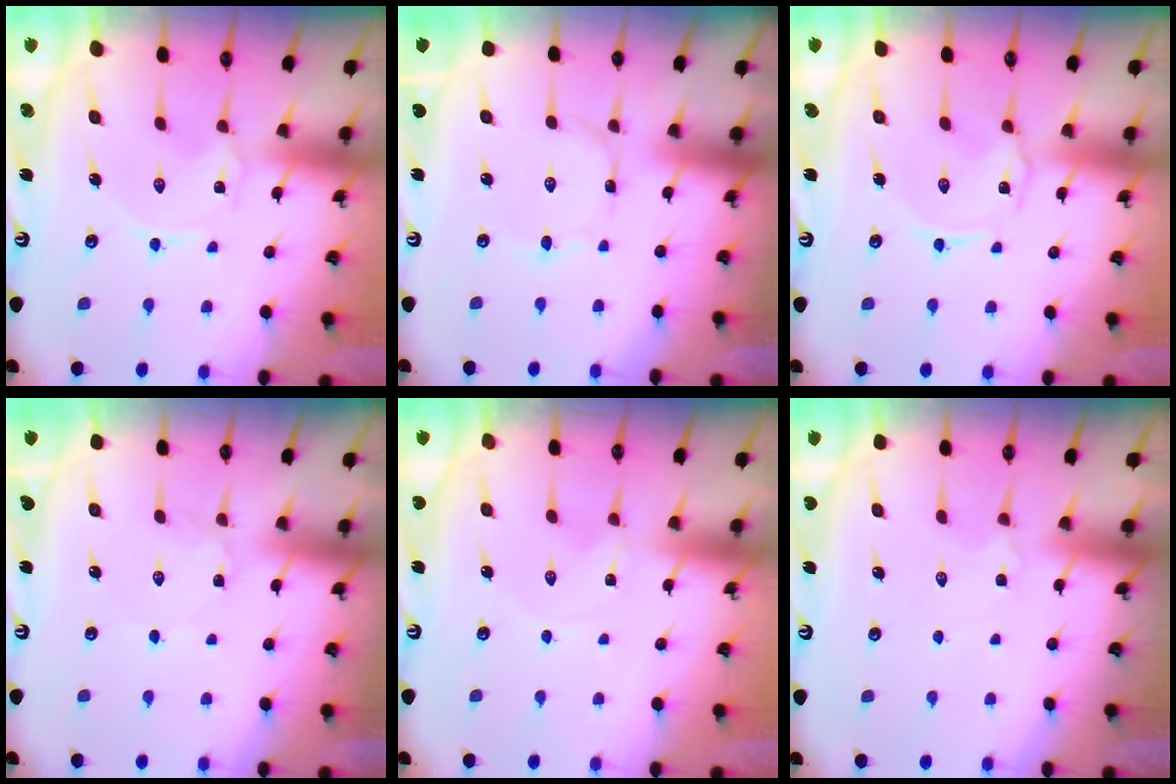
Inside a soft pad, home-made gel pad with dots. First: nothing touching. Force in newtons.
{"total": 0.6, "press": 0.6, "slide": 0.0}
{"total": 1.4, "press": 1.3, "slide": 0.5}
{"total": 1.0, "press": 1.0, "slide": 0.1}
{"total": 0.9, "press": 0.9, "slide": 0.1}
{"total": 2.1, "press": 2.0, "slide": 0.6}